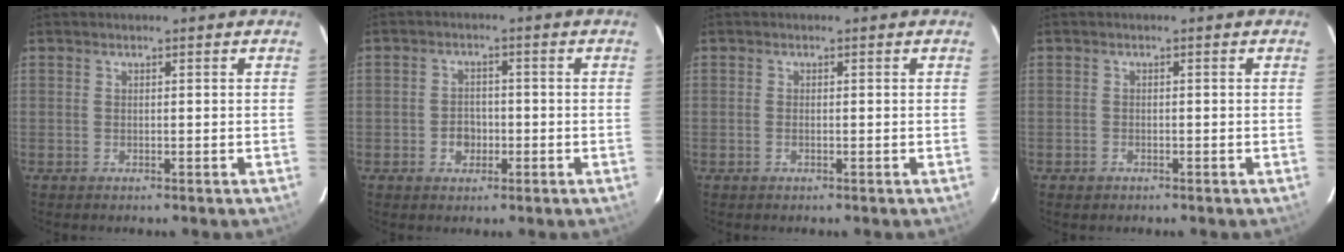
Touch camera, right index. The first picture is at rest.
{"total": 3.6, "force": [-1.2, 3.0, 1.5], "torque": [-0.032, 0.008, -0.014]}
{"total": 0.6, "force": [-0.2, 0.3, 0.5], "torque": [-0.011, 0.000, -0.006]}
{"total": 1.3, "force": [-0.8, 1.0, 0.3], "torque": [-0.007, 0.002, -0.010]}